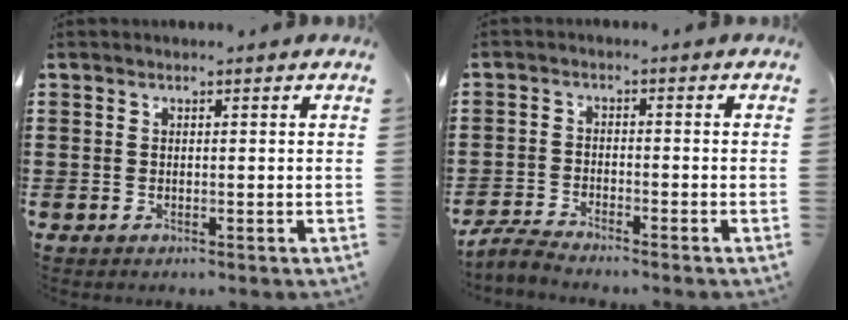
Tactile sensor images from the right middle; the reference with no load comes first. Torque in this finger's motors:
{"motor_torque": [0.62, -0.51, 0.00, 0.00]}